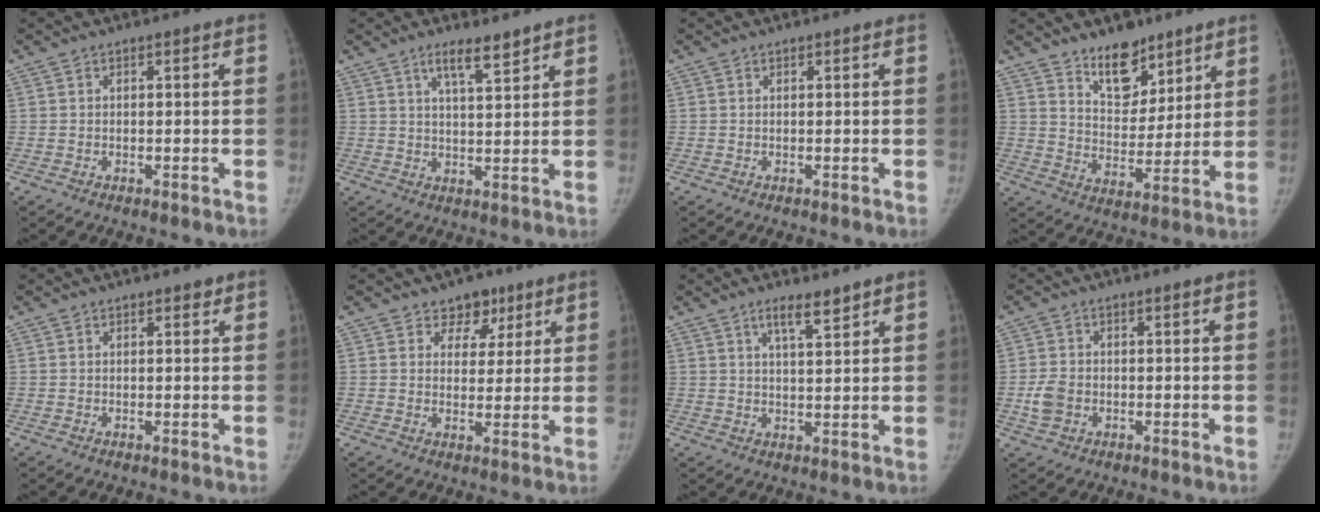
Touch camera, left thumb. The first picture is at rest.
{"total": 5.2, "force": [3.8, 1.0, 3.4], "torque": [-0.050, -0.027, 0.065]}
{"total": 0.0}
{"total": 10.8, "force": [7.9, 5.8, 4.6], "torque": [-0.040, -0.059, 0.139]}
{"total": 0.7, "force": [0.6, 0.4, 0.2], "torque": [0.001, -0.004, 0.005]}
{"total": 5.6, "force": [3.5, 4.1, 1.3], "torque": [0.016, -0.016, 0.051]}
{"total": 4.5, "force": [3.3, 0.9, 3.0], "torque": [-0.043, -0.023, 0.057]}
{"total": 4.0, "force": [-0.9, 3.1, 2.4], "torque": [-0.049, 0.007, -0.017]}